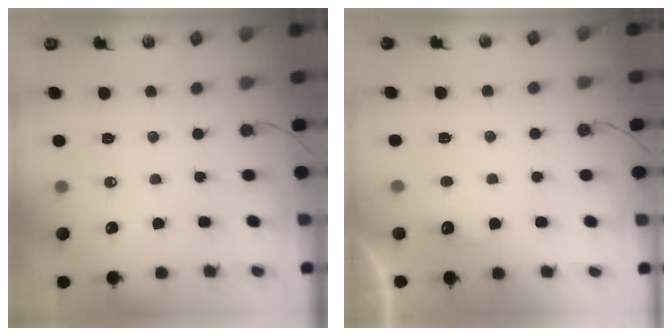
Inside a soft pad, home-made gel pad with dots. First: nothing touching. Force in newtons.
{"total": 5.5, "press": 5.5, "slide": 1.0}